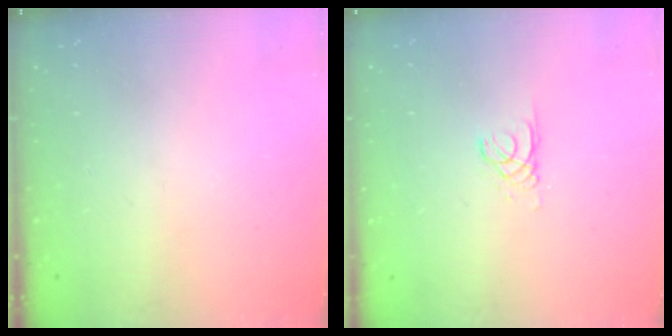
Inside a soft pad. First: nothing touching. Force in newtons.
{"total": 1.1, "press": 1.1, "slide": 0.1}